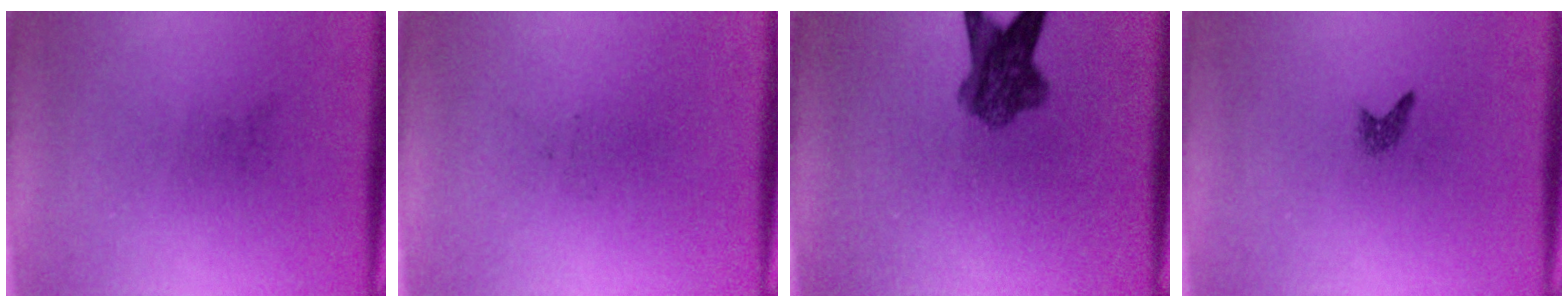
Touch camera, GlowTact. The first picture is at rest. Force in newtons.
{"total": 0.0}
{"total": 6.6}
{"total": 0.9}